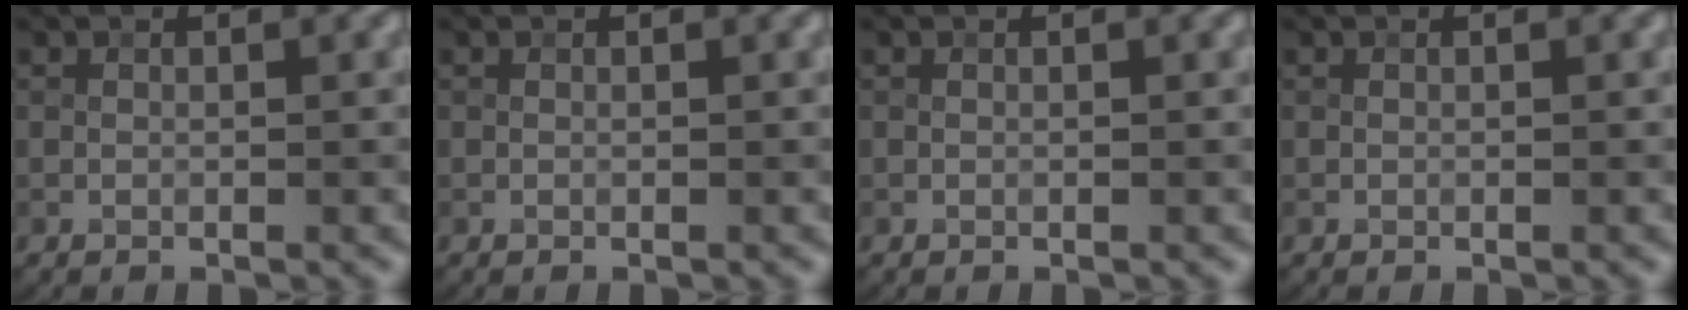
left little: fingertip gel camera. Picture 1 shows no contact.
{"total": 0.0}
{"total": 0.0}
{"total": 0.0}